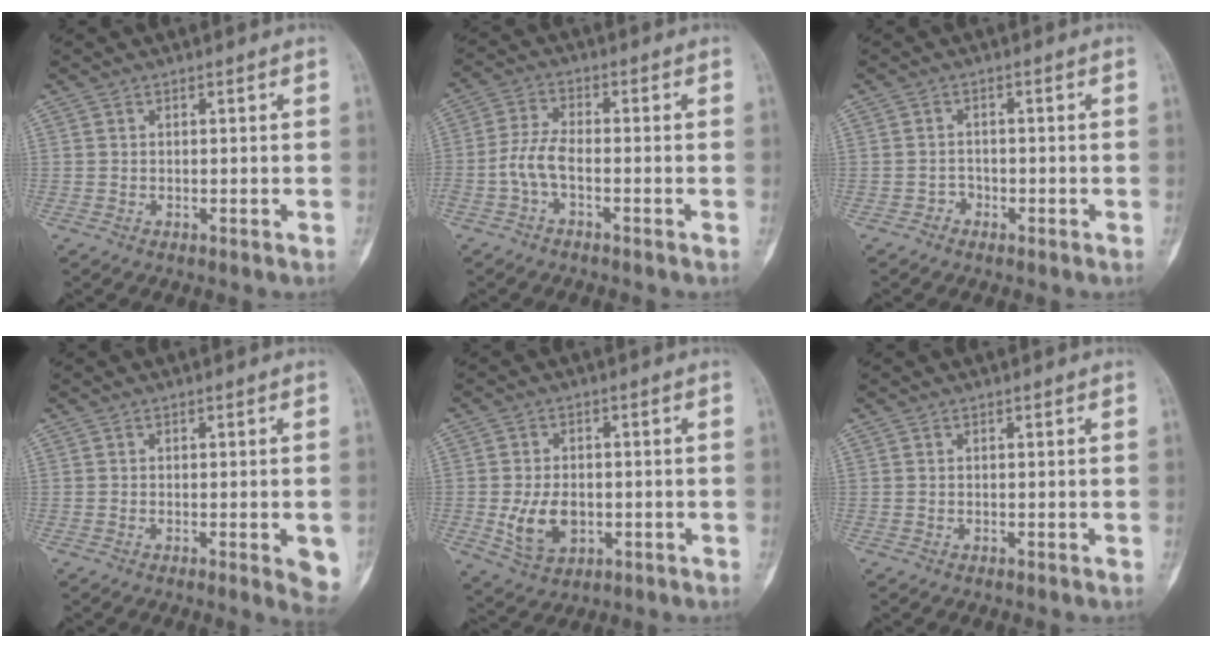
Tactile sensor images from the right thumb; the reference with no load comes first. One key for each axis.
{"total": 5.1, "fx": -1.9, "fy": 2.0, "fz": 4.3, "tx": -0.098, "ty": 0.019, "tz": -0.044}
{"total": 1.6, "fx": -1.0, "fy": 1.2, "fz": 0.1, "tx": 0.005, "ty": 0.007, "tz": -0.023}
{"total": 5.5, "fx": -1.5, "fy": 1.5, "fz": 5.0, "tx": -0.049, "ty": -0.006, "tz": -0.017}
{"total": 8.0, "fx": -1.4, "fy": 5.5, "fz": 5.6, "tx": -0.087, "ty": -0.003, "tz": -0.014}
{"total": 0.0}